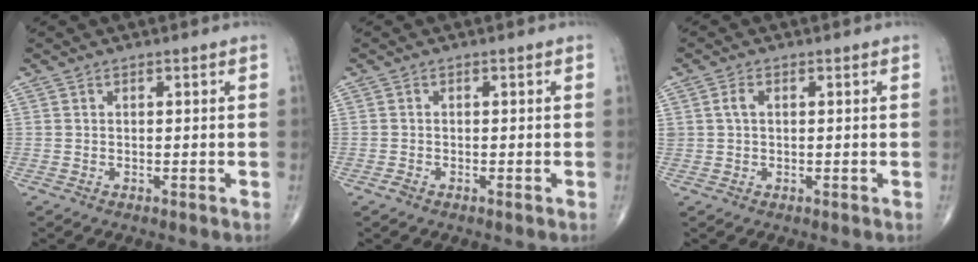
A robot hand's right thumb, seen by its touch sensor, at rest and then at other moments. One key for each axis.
{"total": 0.7, "fx": -0.5, "fy": 0.3, "fz": 0.4, "tx": -0.014, "ty": -0.002, "tz": -0.013}
{"total": 1.9, "fx": 0.4, "fy": 1.2, "fz": 1.4, "tx": -0.029, "ty": 0.006, "tz": 0.009}